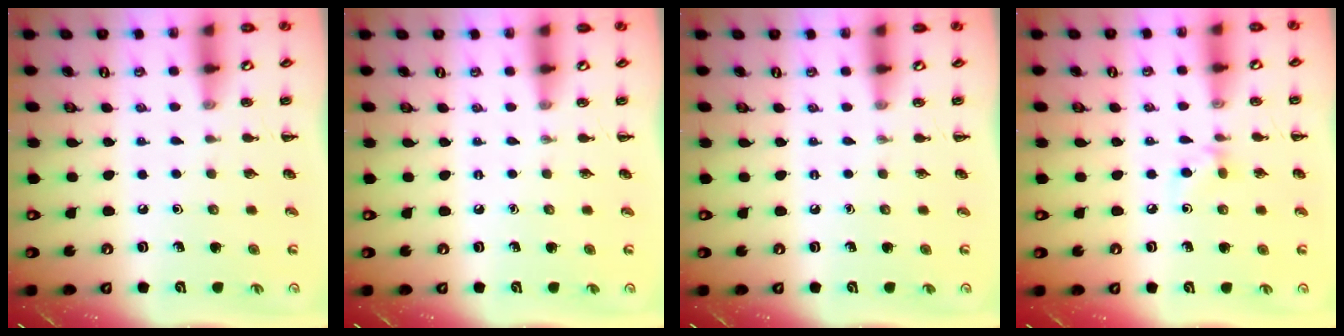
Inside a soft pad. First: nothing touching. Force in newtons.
{"total": 0.0}
{"total": 0.0}
{"total": 6.0, "press": 5.7, "slide": 1.8}